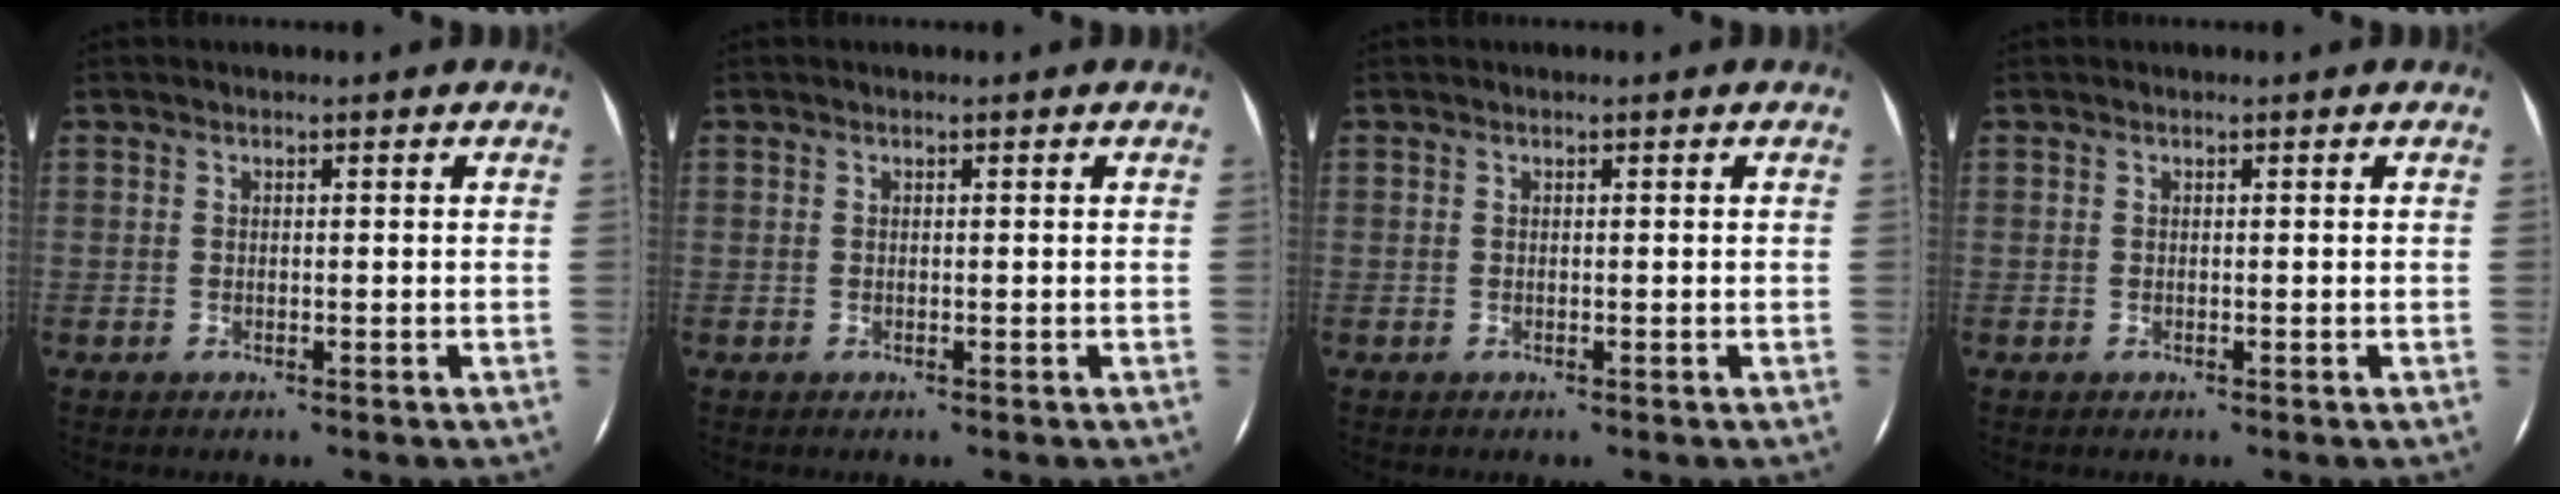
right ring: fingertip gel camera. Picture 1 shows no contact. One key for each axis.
{"total": 0.0}
{"total": 0.0}
{"total": 0.0}